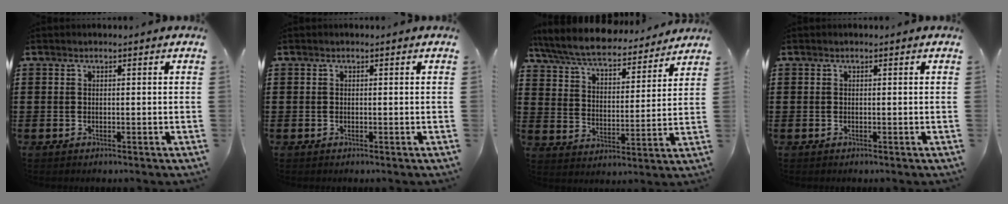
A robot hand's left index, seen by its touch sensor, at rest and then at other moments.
{"total": 0.0}
{"total": 7.3, "force": [6.8, 0.8, 2.6], "torque": [-0.080, -0.042, 0.118]}
{"total": 0.0}